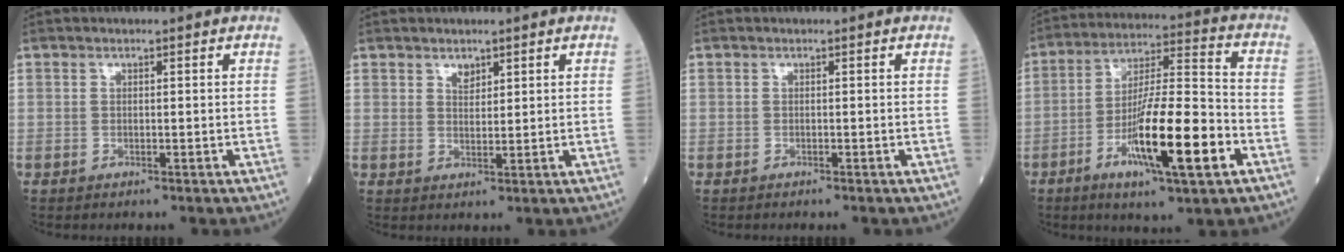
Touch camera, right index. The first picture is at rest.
{"total": 1.9, "force": [1.4, 1.0, 0.9], "torque": [-0.016, -0.002, 0.027]}
{"total": 0.0}
{"total": 16.3, "force": [-6.2, 1.8, 15.0], "torque": [-0.269, -0.011, -0.103]}